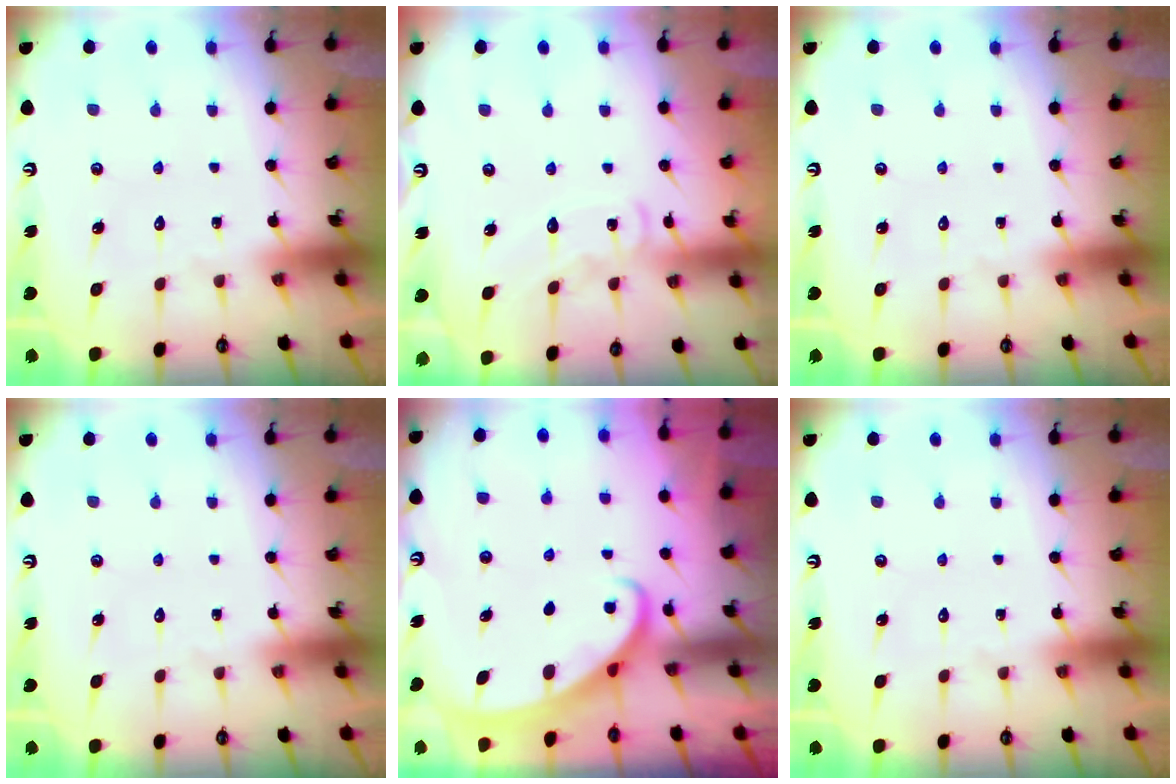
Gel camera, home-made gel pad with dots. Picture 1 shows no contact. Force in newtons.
{"total": 7.6, "press": 7.6, "slide": 0.3}
{"total": 0.0}
{"total": 0.0}
{"total": 2.4, "press": 2.4, "slide": 0.2}
{"total": 0.0}